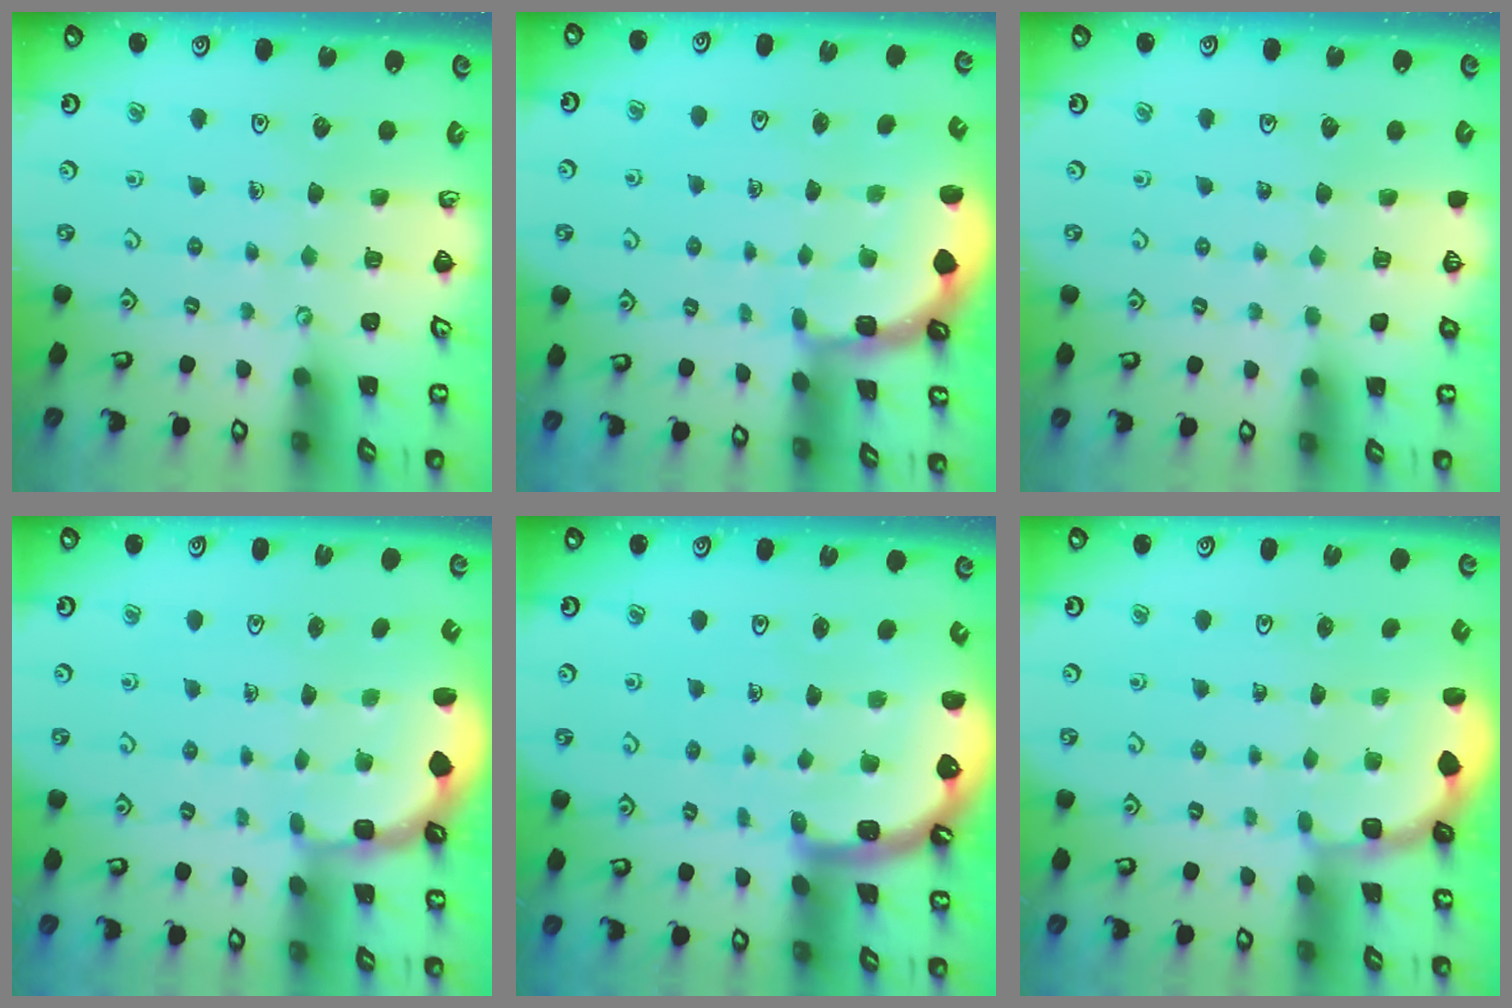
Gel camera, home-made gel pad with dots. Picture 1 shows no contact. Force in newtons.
{"total": 2.0, "press": 2.0, "slide": 0.3}
{"total": 0.0}
{"total": 2.4, "press": 2.0, "slide": 1.3}
{"total": 4.0, "press": 3.9, "slide": 0.4}
{"total": 1.9, "press": 1.8, "slide": 0.7}